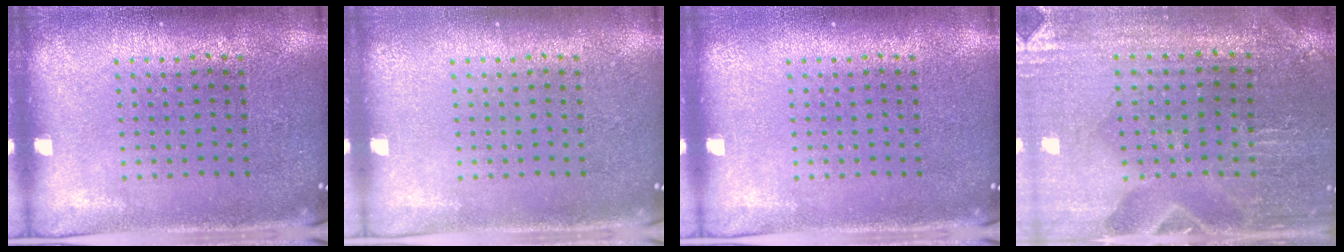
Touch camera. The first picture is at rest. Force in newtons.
{"total": 0.0}
{"total": 0.0}
{"total": 0.8, "press": 0.8, "slide": 0.1}